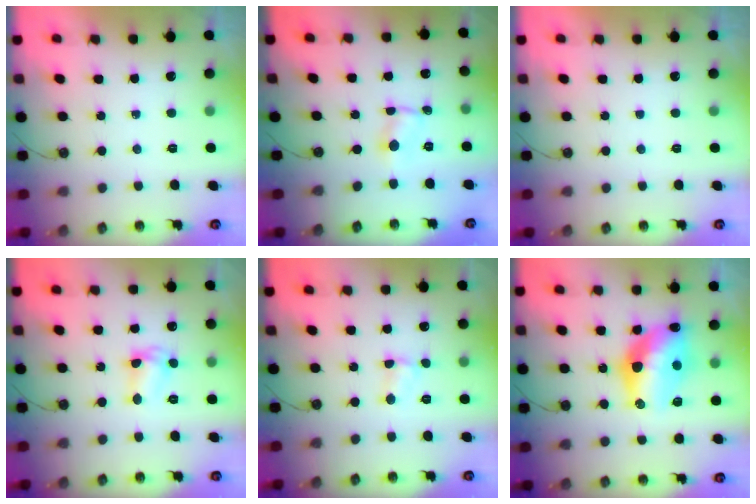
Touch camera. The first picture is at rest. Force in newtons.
{"total": 0.7, "press": 0.6, "slide": 0.1}
{"total": 0.0}
{"total": 6.2, "press": 6.2, "slide": 0.5}
{"total": 3.3, "press": 3.3, "slide": 0.4}
{"total": 15.3, "press": 15.1, "slide": 2.4}